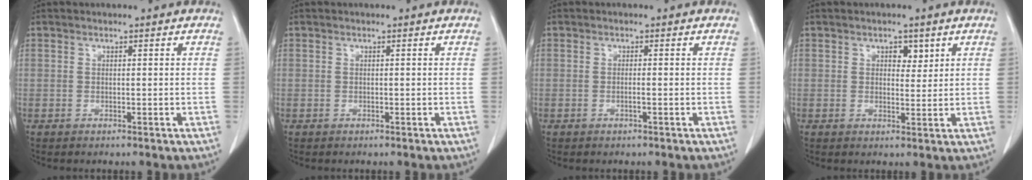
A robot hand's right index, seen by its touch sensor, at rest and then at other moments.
{"total": 0.0}
{"total": 0.8, "force": [-0.3, -0.1, 0.8], "torque": [-0.015, 0.000, -0.004]}
{"total": 2.5, "force": [1.3, 1.5, 1.5], "torque": [-0.016, 0.000, 0.019]}